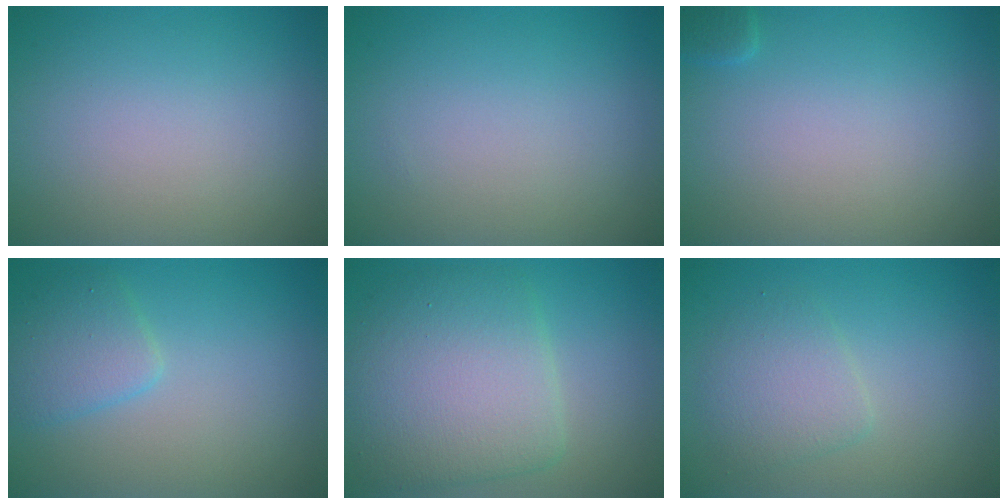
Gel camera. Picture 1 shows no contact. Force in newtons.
{"total": 0.0}
{"total": 0.8, "press": 0.8, "slide": 0.1}
{"total": 2.7, "press": 2.7, "slide": 0.1}
{"total": 7.5, "press": 7.5, "slide": 0.1}
{"total": 2.7, "press": 2.7, "slide": 0.1}